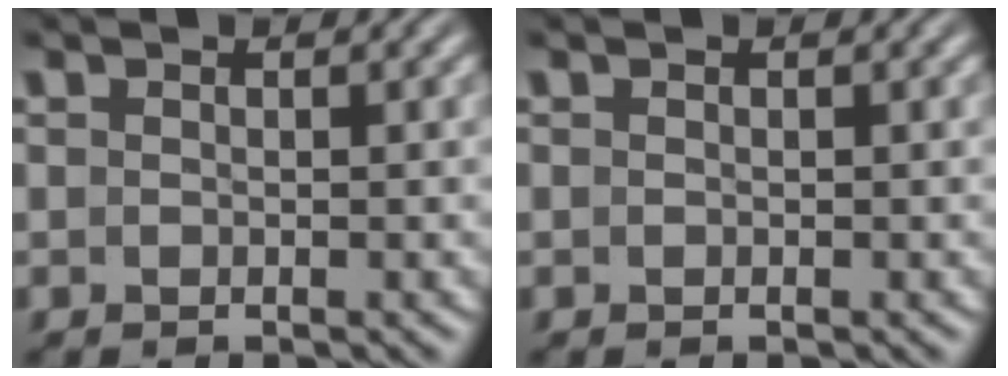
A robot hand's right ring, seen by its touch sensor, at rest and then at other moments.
{"total": 0.0}